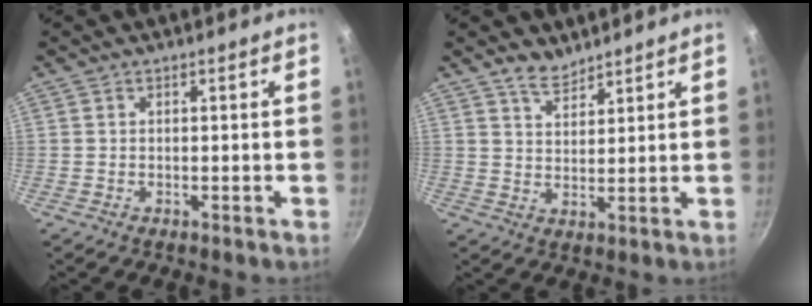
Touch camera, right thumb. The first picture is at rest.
{"total": 3.1, "force": [2.6, 1.4, 0.8], "torque": [-0.007, -0.014, 0.048]}